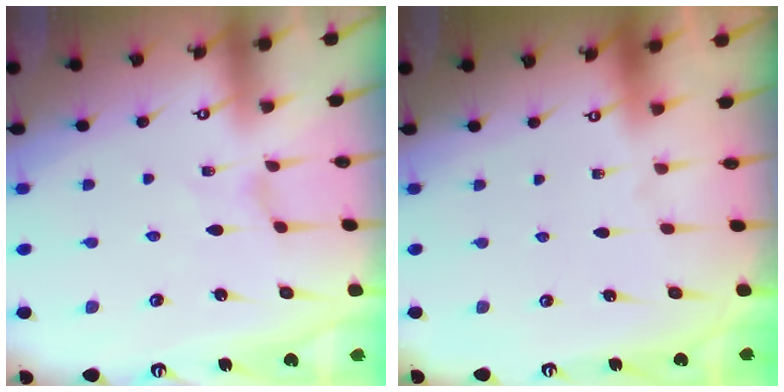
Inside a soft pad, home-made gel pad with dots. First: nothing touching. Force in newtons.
{"total": 0.0}